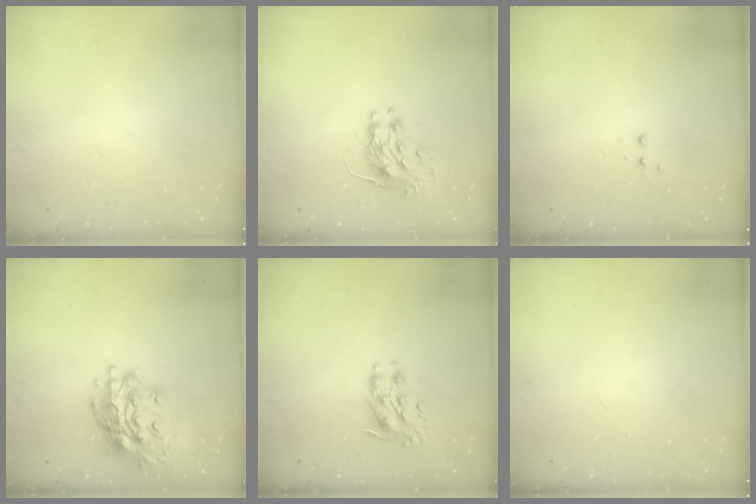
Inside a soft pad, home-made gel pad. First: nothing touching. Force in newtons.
{"total": 9.2, "press": 9.2, "slide": 0.7}
{"total": 3.0, "press": 2.9, "slide": 0.7}
{"total": 17.4, "press": 17.3, "slide": 1.8}
{"total": 8.7, "press": 8.7, "slide": 0.5}
{"total": 0.0}